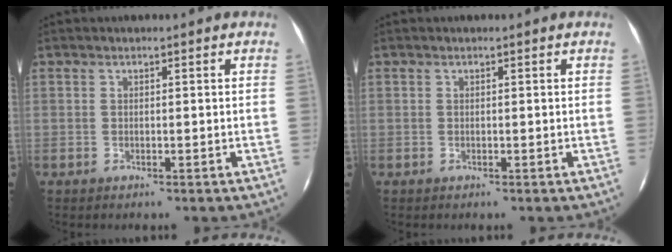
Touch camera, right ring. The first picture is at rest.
{"total": 0.0}